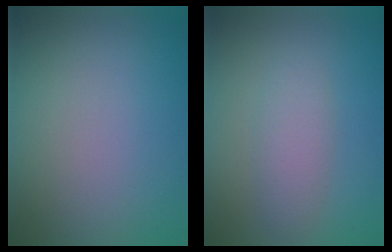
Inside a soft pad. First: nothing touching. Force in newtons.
{"total": 2.2, "press": 2.2, "slide": 0.0}